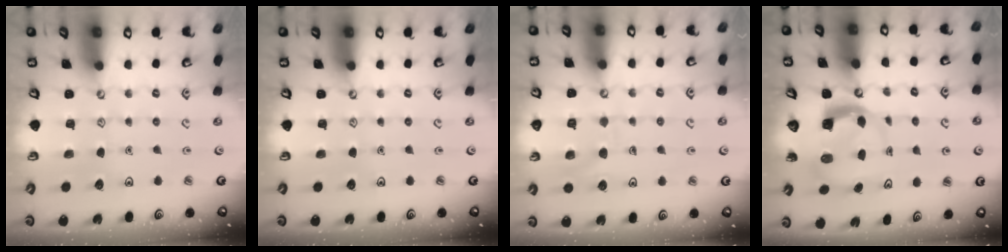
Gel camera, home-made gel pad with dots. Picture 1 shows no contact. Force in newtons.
{"total": 0.0}
{"total": 7.8, "press": 7.7, "slide": 0.6}
{"total": 5.2, "press": 5.1, "slide": 0.7}